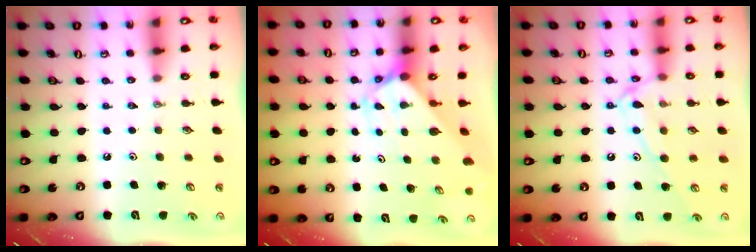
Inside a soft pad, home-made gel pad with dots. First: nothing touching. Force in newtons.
{"total": 2.3, "press": 2.3, "slide": 0.2}
{"total": 11.8, "press": 11.8, "slide": 0.9}